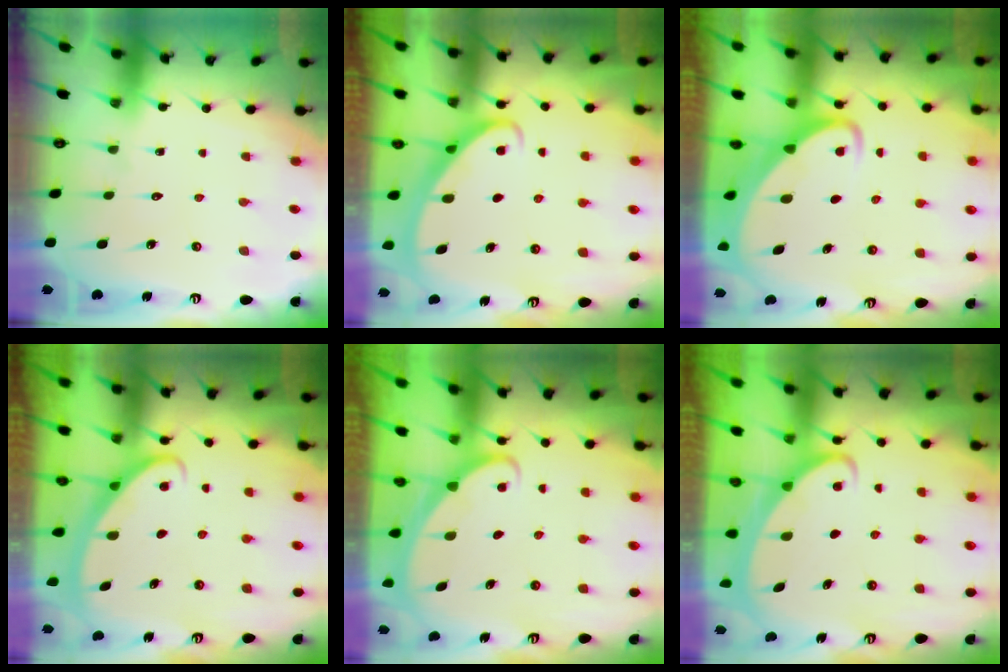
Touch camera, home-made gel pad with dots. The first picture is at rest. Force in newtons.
{"total": 2.6, "press": 2.6, "slide": 0.3}
{"total": 3.0, "press": 3.0, "slide": 0.4}
{"total": 2.8, "press": 2.8, "slide": 0.4}
{"total": 1.7, "press": 1.7, "slide": 0.1}
{"total": 2.1, "press": 2.1, "slide": 0.3}